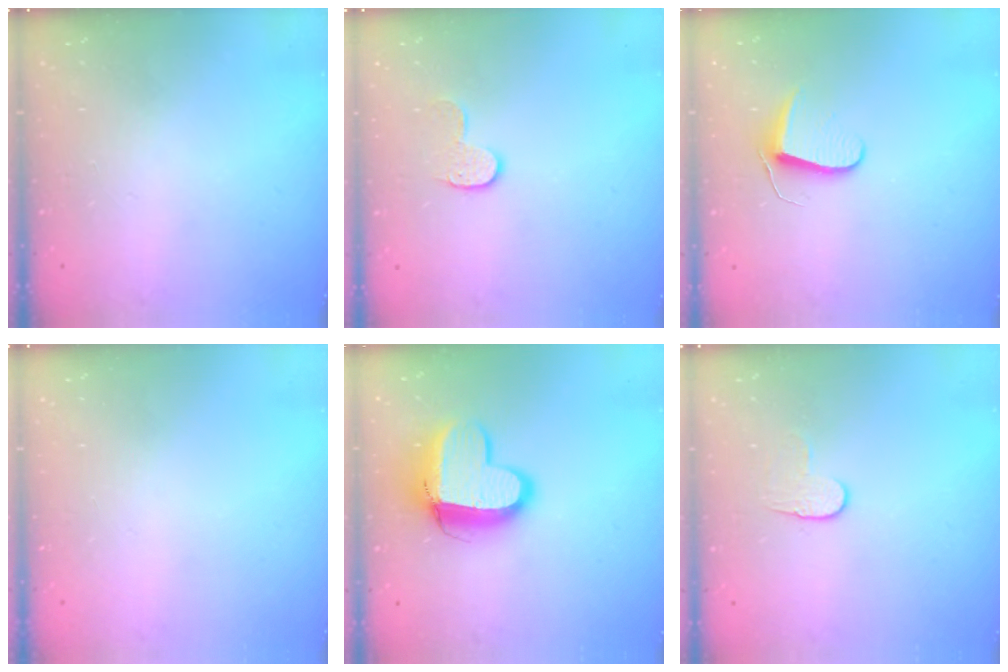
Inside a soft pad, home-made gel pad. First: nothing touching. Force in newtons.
{"total": 6.9, "press": 6.9, "slide": 0.1}
{"total": 7.0, "press": 7.0, "slide": 0.6}
{"total": 0.0}
{"total": 12.9, "press": 12.8, "slide": 1.4}
{"total": 6.1, "press": 6.1, "slide": 0.5}